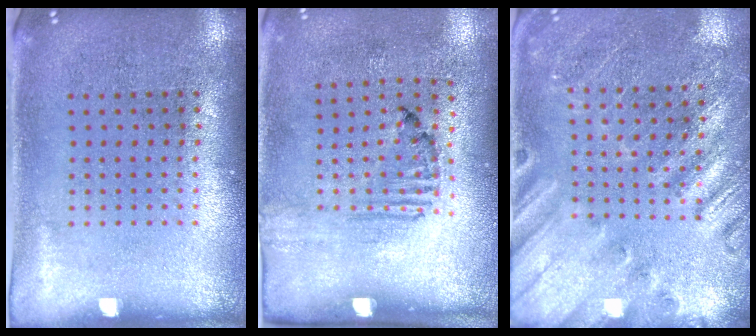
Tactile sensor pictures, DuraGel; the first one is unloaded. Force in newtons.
{"total": 1.7, "press": 1.0, "slide": 1.3}
{"total": 2.4, "press": 2.4, "slide": 0.5}